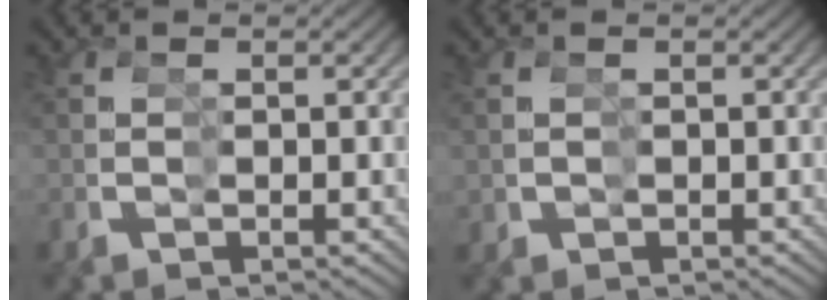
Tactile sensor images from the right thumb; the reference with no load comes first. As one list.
[{"total": 1.2, "force": [0.1, 1.1, 0.2], "torque": [-0.012, -0.008, 0.009]}]